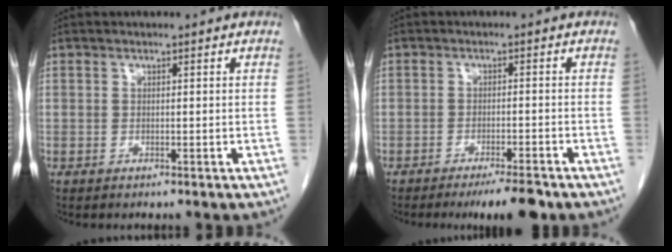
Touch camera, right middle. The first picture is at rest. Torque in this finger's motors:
{"motor_torque": [0.33, -0.31, 0.08, 0.00]}